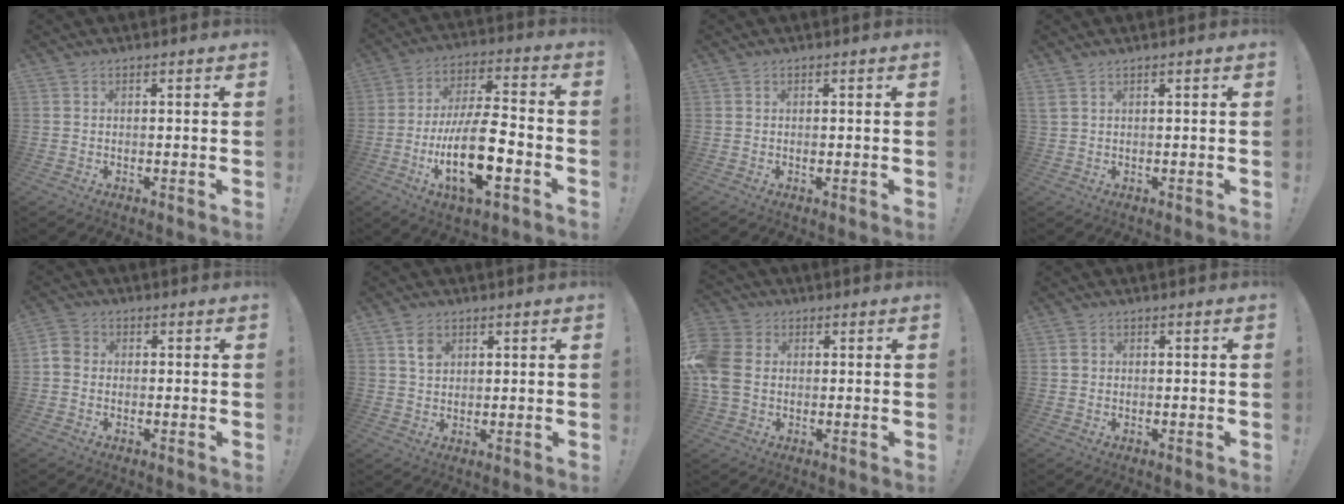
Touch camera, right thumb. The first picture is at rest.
{"total": 18.5, "force": [-6.4, 6.7, 16.0], "torque": [-0.291, 0.024, -0.104]}
{"total": 0.6, "force": [-0.3, 0.4, 0.3], "torque": [-0.004, 0.002, -0.005]}
{"total": 1.6, "force": [1.1, 0.3, 1.1], "torque": [-0.024, 0.000, 0.021]}
{"total": 4.4, "force": [-0.7, 3.6, 2.4], "torque": [-0.046, 0.016, -0.009]}
{"total": 4.5, "force": [2.2, 3.3, 2.2], "torque": [-0.027, -0.005, 0.038]}
{"total": 10.6, "force": [0.0, 8.3, 6.6], "torque": [-0.152, 0.010, 0.004]}
{"total": 1.6, "force": [0.2, 1.5, 0.6], "torque": [-0.004, 0.002, 0.001]}